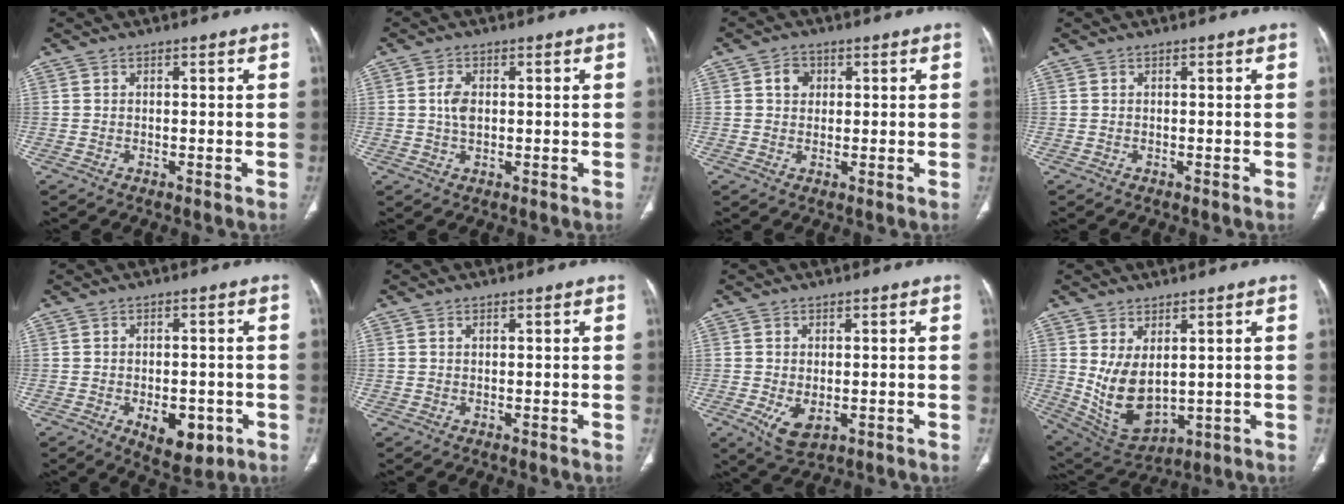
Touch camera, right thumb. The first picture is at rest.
{"total": 3.3, "force": [0.4, 2.0, 2.6], "torque": [-0.052, 0.001, 0.007]}
{"total": 3.3, "force": [1.0, 2.7, 1.6], "torque": [-0.012, 0.001, 0.017]}
{"total": 0.0}
{"total": 8.1, "force": [-2.8, 4.5, 6.1], "torque": [-0.066, 0.003, -0.026]}
{"total": 0.5, "force": [0.3, 0.3, 0.3], "torque": [-0.008, 0.004, 0.007]}
{"total": 5.1, "force": [-1.2, 2.9, 4.0], "torque": [-0.075, -0.010, -0.010]}
{"total": 10.6, "force": [1.3, 6.2, 8.5], "torque": [-0.143, -0.017, 0.056]}